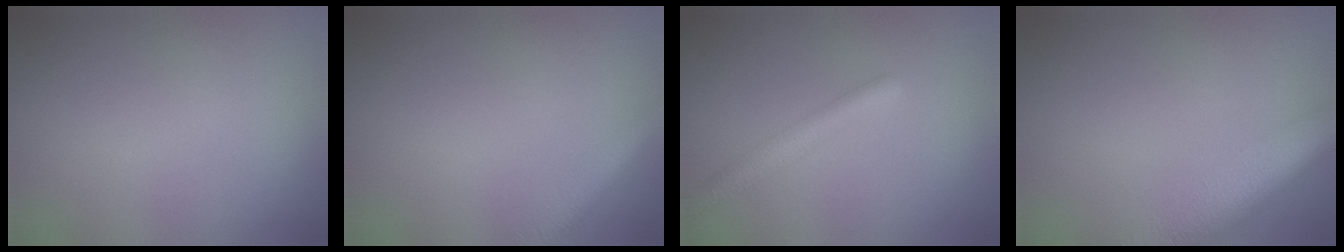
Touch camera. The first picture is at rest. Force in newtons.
{"total": 2.6, "press": 2.6, "slide": 0.2}
{"total": 2.9, "press": 2.9, "slide": 0.1}
{"total": 8.2, "press": 8.2, "slide": 0.6}